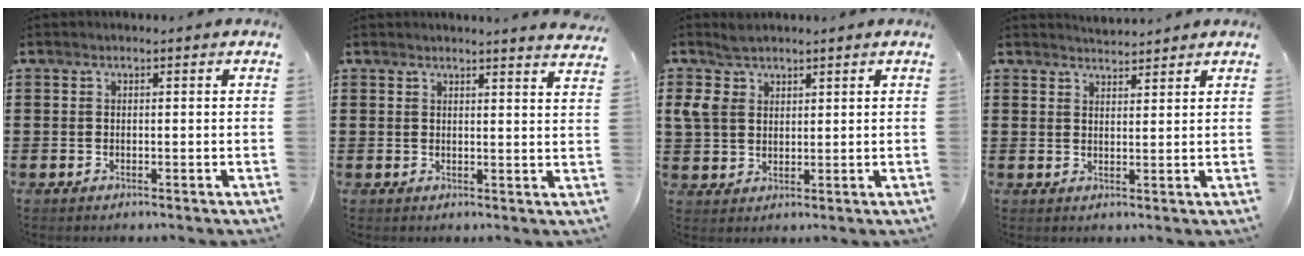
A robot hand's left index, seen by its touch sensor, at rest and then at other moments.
{"total": 2.5, "force": [2.4, -0.6, 0.4], "torque": [-0.014, -0.010, 0.045]}
{"total": 4.7, "force": [3.0, 3.1, 1.9], "torque": [-0.050, 0.013, 0.058]}
{"total": 2.4, "force": [2.3, 0.1, -0.1], "torque": [0.003, -0.006, 0.043]}